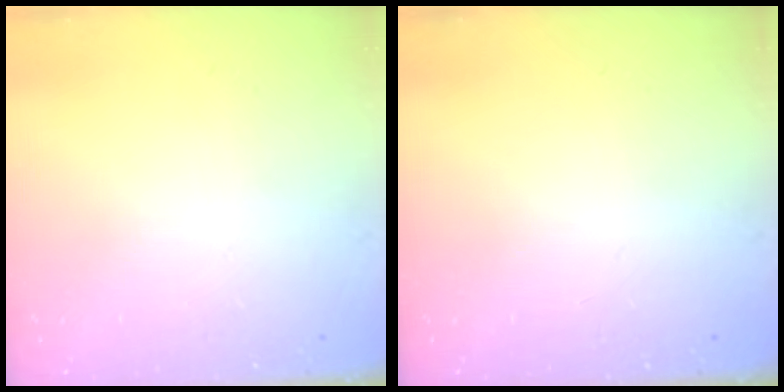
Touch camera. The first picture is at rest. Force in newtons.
{"total": 0.0}